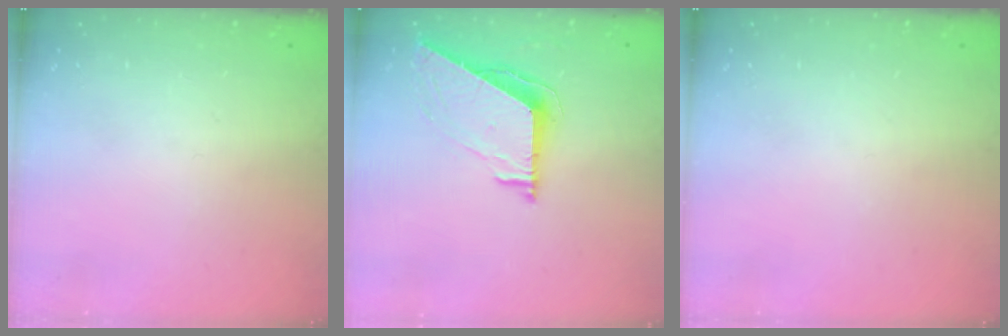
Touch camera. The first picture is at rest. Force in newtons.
{"total": 8.1, "press": 8.1, "slide": 0.5}
{"total": 0.0}